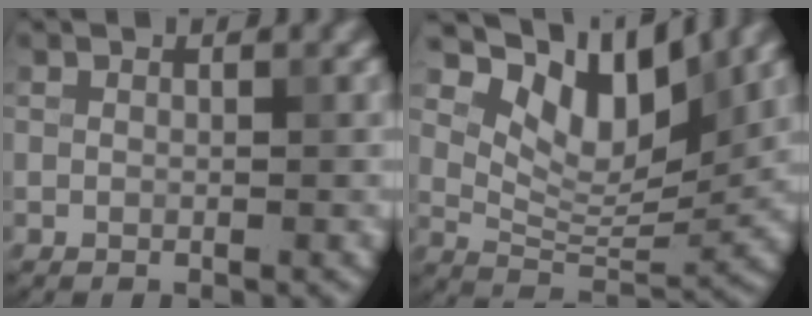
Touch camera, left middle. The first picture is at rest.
{"total": 8.2, "force": [4.9, 3.5, 5.5], "torque": [-0.088, -0.005, 0.087]}